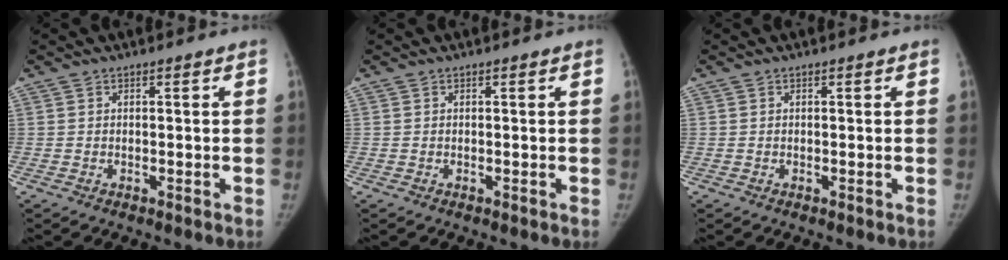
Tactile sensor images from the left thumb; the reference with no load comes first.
{"total": 0.0}
{"total": 0.0}